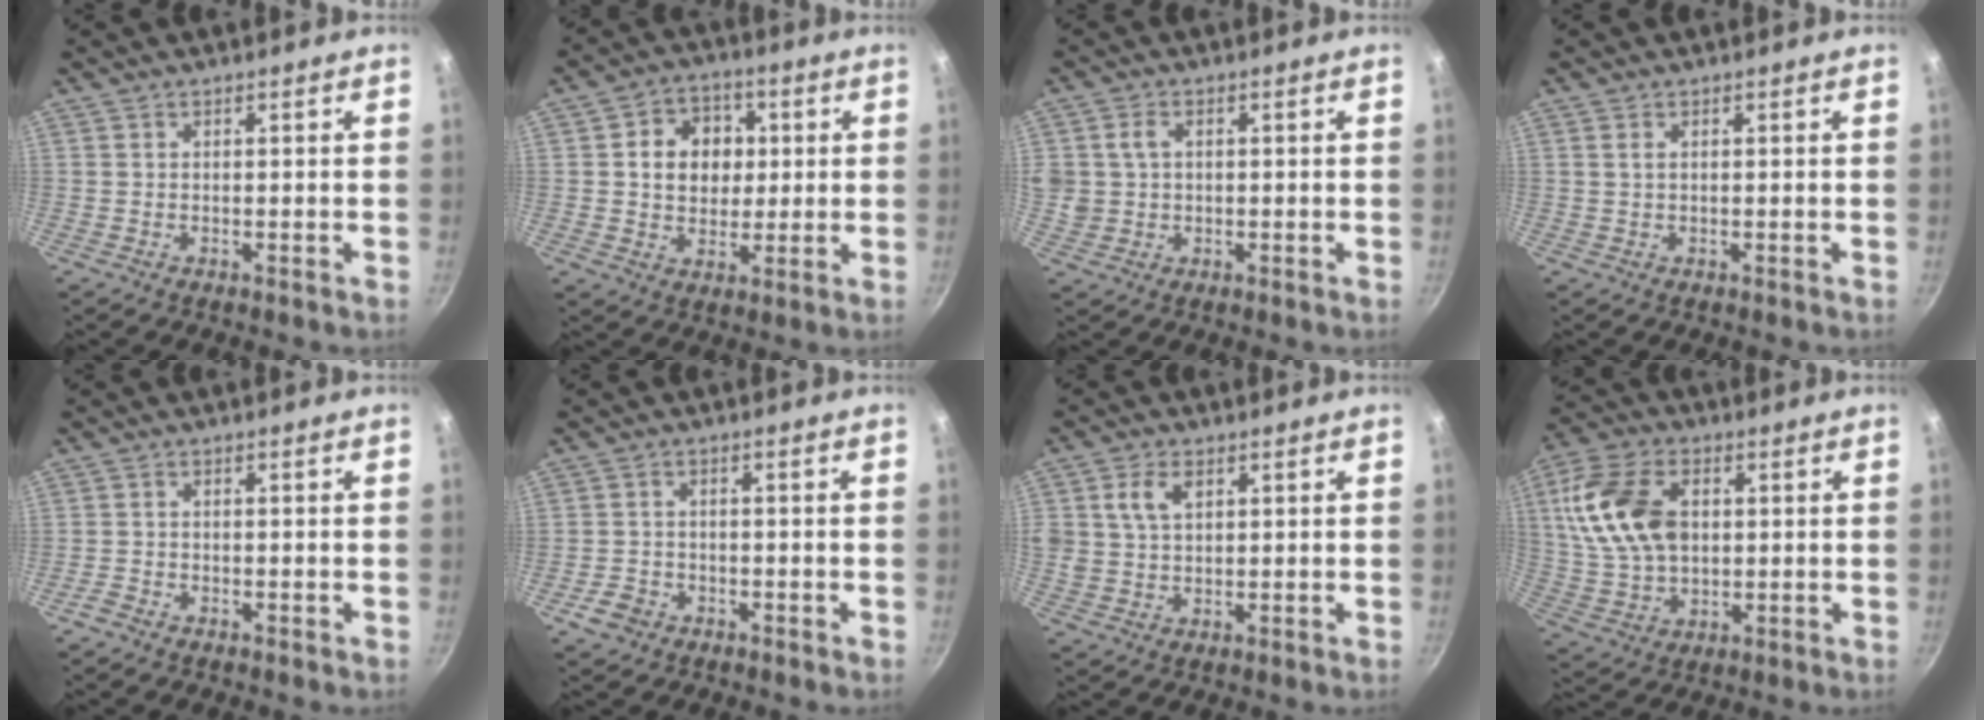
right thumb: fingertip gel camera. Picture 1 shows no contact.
{"total": 10.2, "force": [1.6, 8.5, 5.3], "torque": [-0.049, 0.003, 0.020]}
{"total": 4.9, "force": [1.0, 4.1, 2.6], "torque": [-0.032, 0.002, 0.023]}
{"total": 0.9, "force": [0.3, 0.5, 0.7], "torque": [-0.012, 0.001, 0.006]}
{"total": 1.6, "force": [-1.3, 0.8, 0.6], "torque": [-0.022, 0.008, -0.027]}
{"total": 3.7, "force": [-2.0, 2.8, 1.4], "torque": [-0.024, 0.024, -0.033]}
{"total": 5.6, "force": [2.1, 3.8, 3.6], "torque": [-0.055, -0.003, 0.039]}
{"total": 16.4, "force": [3.0, 10.9, 11.9], "torque": [-0.220, 0.006, 0.058]}